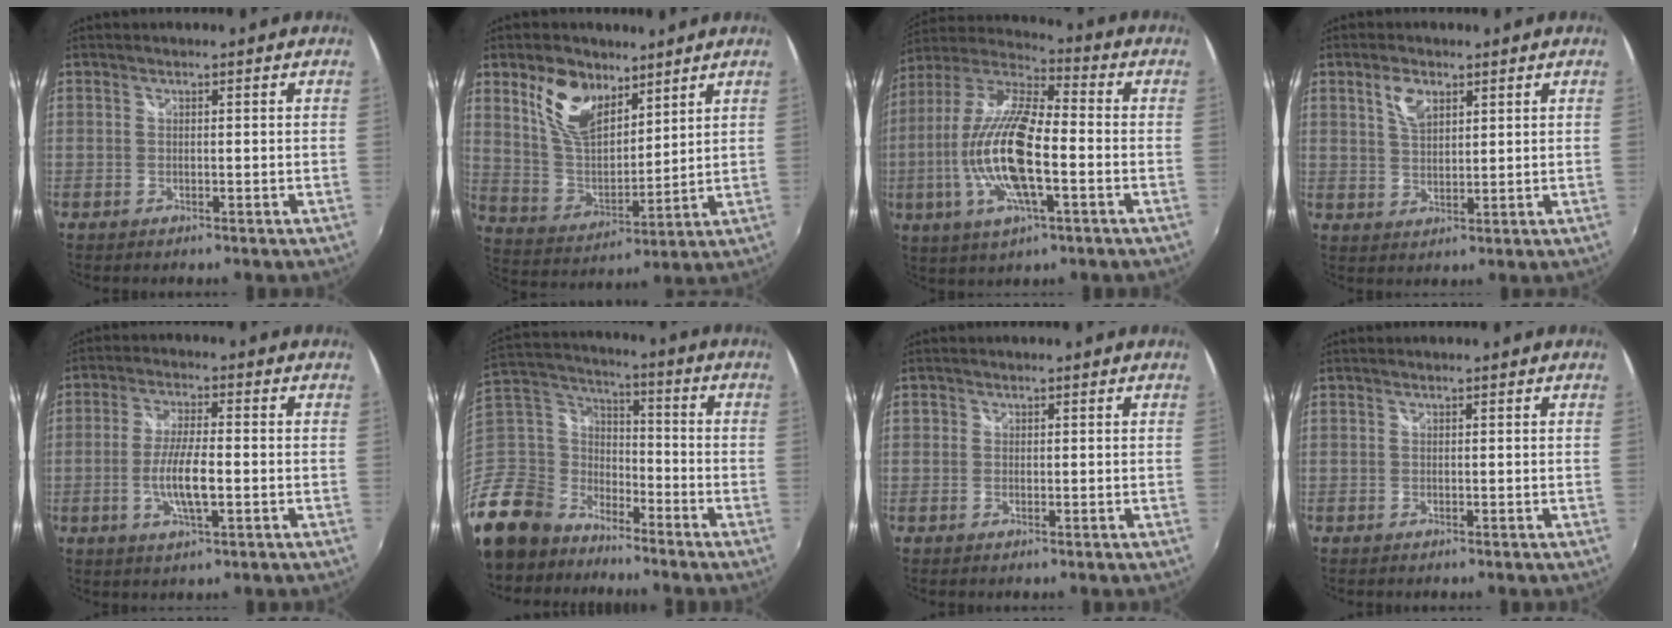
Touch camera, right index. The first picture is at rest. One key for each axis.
{"total": 12.8, "fx": 7.6, "fy": 6.8, "fz": 7.7, "tx": -0.152, "ty": 0.009, "tz": 0.152}
{"total": 18.5, "fx": -3.8, "fy": 5.6, "fz": 17.2, "tx": -0.344, "ty": -0.007, "tz": -0.080}
{"total": 4.9, "fx": 2.5, "fy": 2.6, "fz": 3.3, "tx": -0.057, "ty": 0.007, "tz": 0.047}
{"total": 8.0, "fx": -1.8, "fy": 1.7, "fz": 7.6, "tx": -0.149, "ty": -0.004, "tz": -0.034}
{"total": 19.1, "fx": -13.4, "fy": 12.1, "fz": 6.4, "tx": -0.203, "ty": 0.023, "tz": -0.247}
{"total": 0.6, "fx": 0.0, "fy": 0.6, "fz": 0.2, "tx": -0.004, "ty": 0.000, "tz": -0.003}
{"total": 0.0}